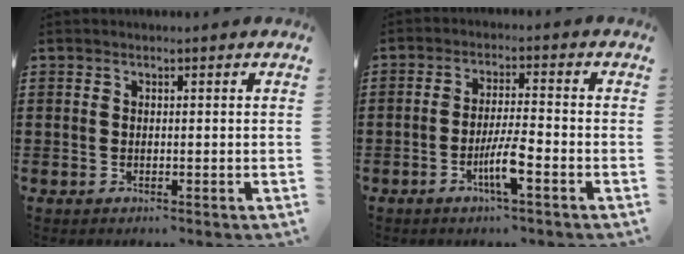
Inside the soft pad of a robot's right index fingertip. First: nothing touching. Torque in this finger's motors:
{"motor_torque": [1.71, 0.08, 0.18, 0.12]}